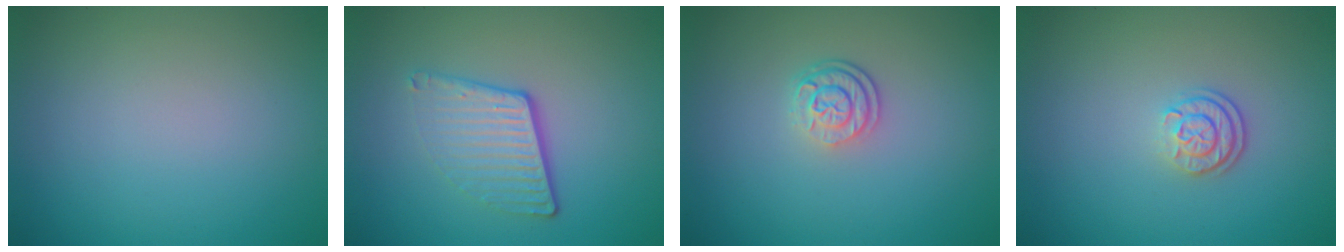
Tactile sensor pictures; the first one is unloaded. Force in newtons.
{"total": 4.0, "press": 2.8, "slide": 2.9}
{"total": 2.6, "press": 1.9, "slide": 1.8}
{"total": 2.3, "press": 1.7, "slide": 1.5}